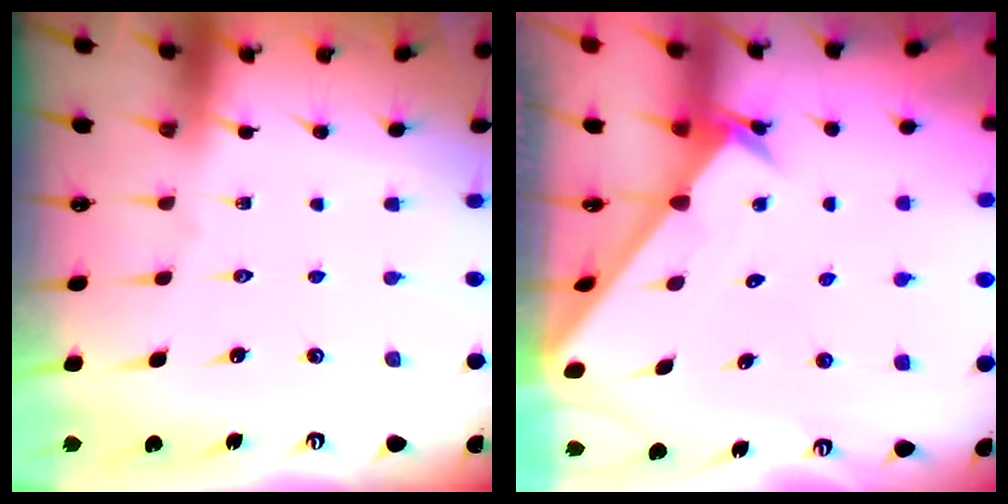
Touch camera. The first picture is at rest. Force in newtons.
{"total": 2.5, "press": 2.5, "slide": 0.2}